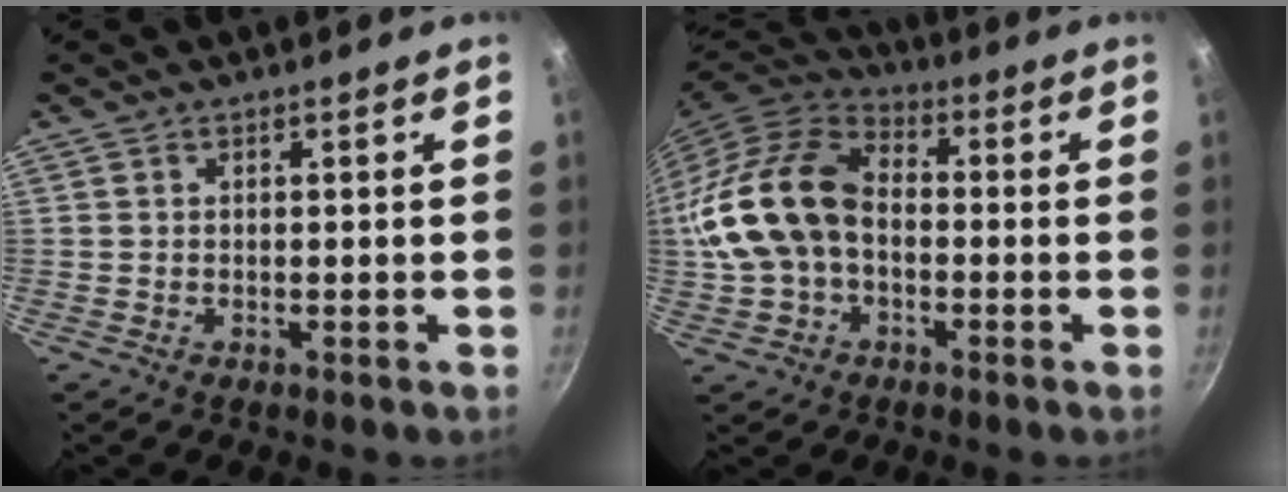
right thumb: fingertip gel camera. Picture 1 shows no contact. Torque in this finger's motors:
{"motor_torque": [1.85, 3.17, 0.93, -0.84, 0.52]}